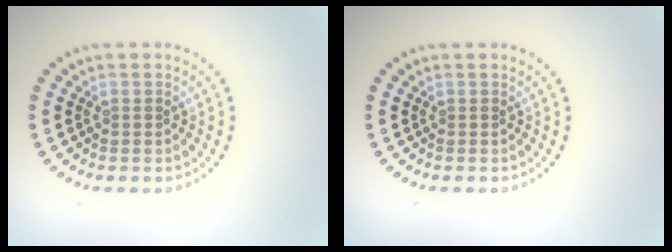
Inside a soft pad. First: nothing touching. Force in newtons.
{"total": 0.0}